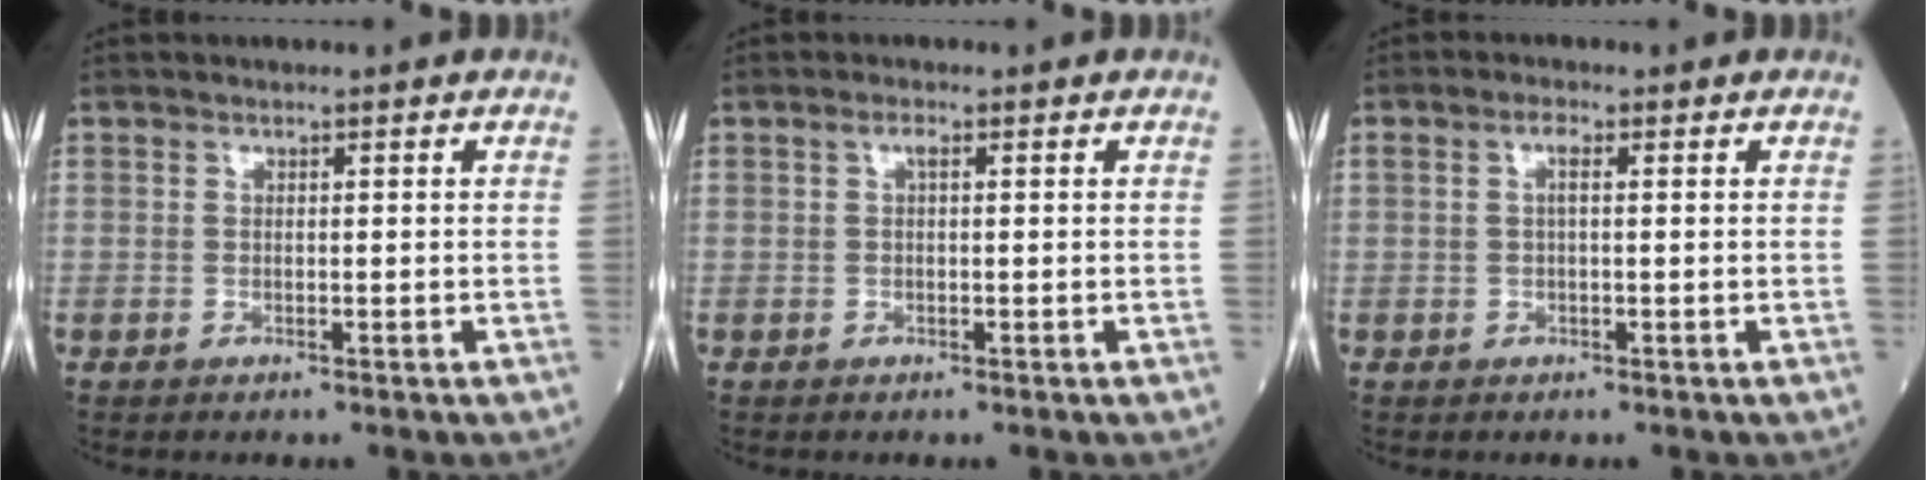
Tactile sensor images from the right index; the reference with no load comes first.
{"total": 1.1, "force": [0.3, 0.3, 1.0], "torque": [-0.018, 0.005, 0.003]}
{"total": 1.6, "force": [0.3, 0.4, 1.6], "torque": [-0.036, 0.008, 0.006]}